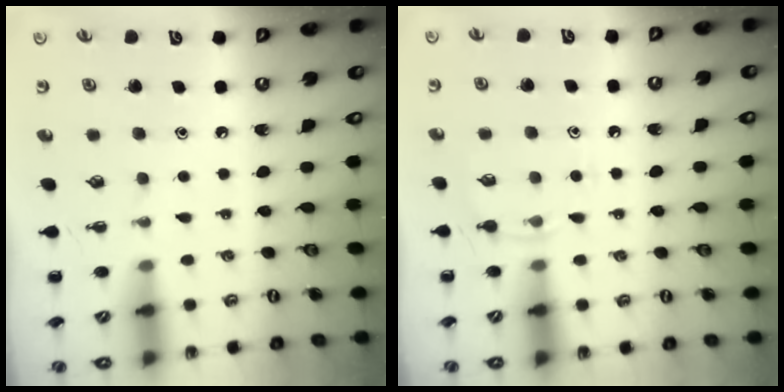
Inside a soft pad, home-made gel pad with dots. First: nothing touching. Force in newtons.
{"total": 5.8, "press": 5.5, "slide": 1.9}